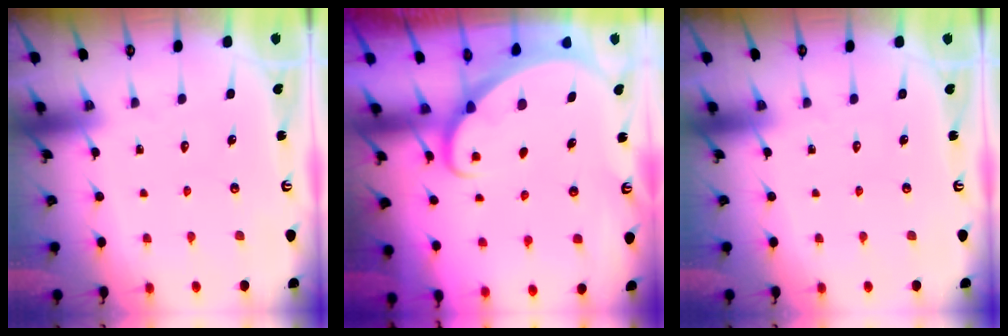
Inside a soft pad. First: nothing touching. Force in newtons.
{"total": 1.6, "press": 1.6, "slide": 0.0}
{"total": 0.0}